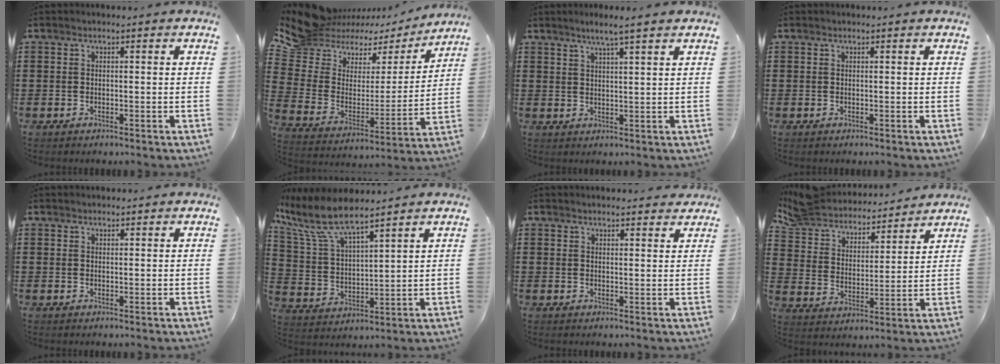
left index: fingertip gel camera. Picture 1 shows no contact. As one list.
[{"total": 9.9, "force": [8.4, 4.9, 1.8], "torque": [-0.098, -0.054, 0.150]}, {"total": 4.7, "force": [4.0, -0.6, 2.4], "torque": [-0.059, -0.010, 0.069]}, {"total": 0.0}, {"total": 0.7, "force": [0.7, 0.2, 0.0], "torque": [-0.002, 0.000, 0.015]}, {"total": 9.1, "force": [7.1, 2.0, 5.3], "torque": [-0.137, -0.030, 0.122]}, {"total": 1.8, "force": [1.8, 0.3, 0.2], "torque": [-0.007, 0.003, 0.034]}, {"total": 6.0, "force": [5.8, 1.5, 0.6], "torque": [-0.046, -0.040, 0.097]}]